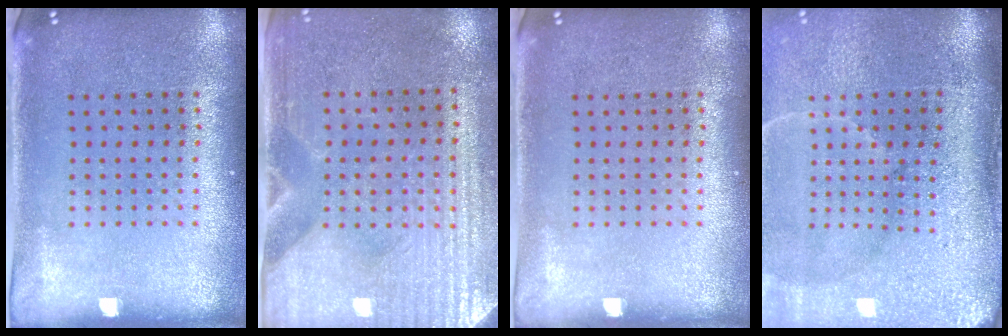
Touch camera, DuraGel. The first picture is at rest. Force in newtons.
{"total": 3.6, "press": 3.2, "slide": 1.6}
{"total": 0.0}
{"total": 5.0, "press": 4.2, "slide": 2.7}